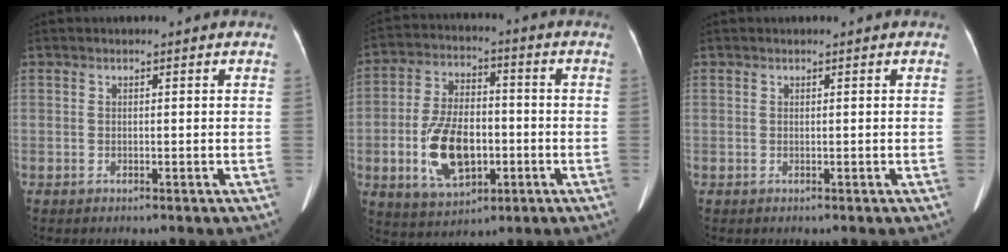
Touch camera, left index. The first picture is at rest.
{"total": 12.4, "force": [-3.1, 6.9, 9.9], "torque": [-0.201, 0.007, -0.046]}
{"total": 0.0}